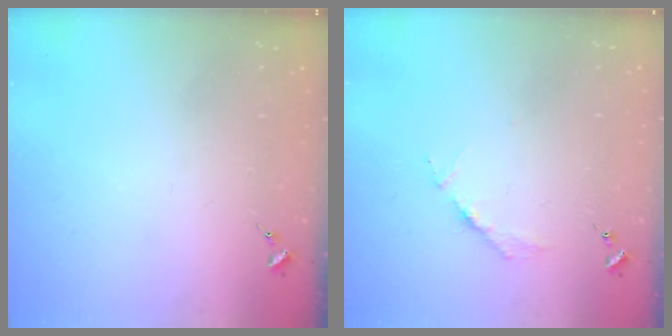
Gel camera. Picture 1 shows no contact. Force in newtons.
{"total": 3.6, "press": 3.6, "slide": 0.4}